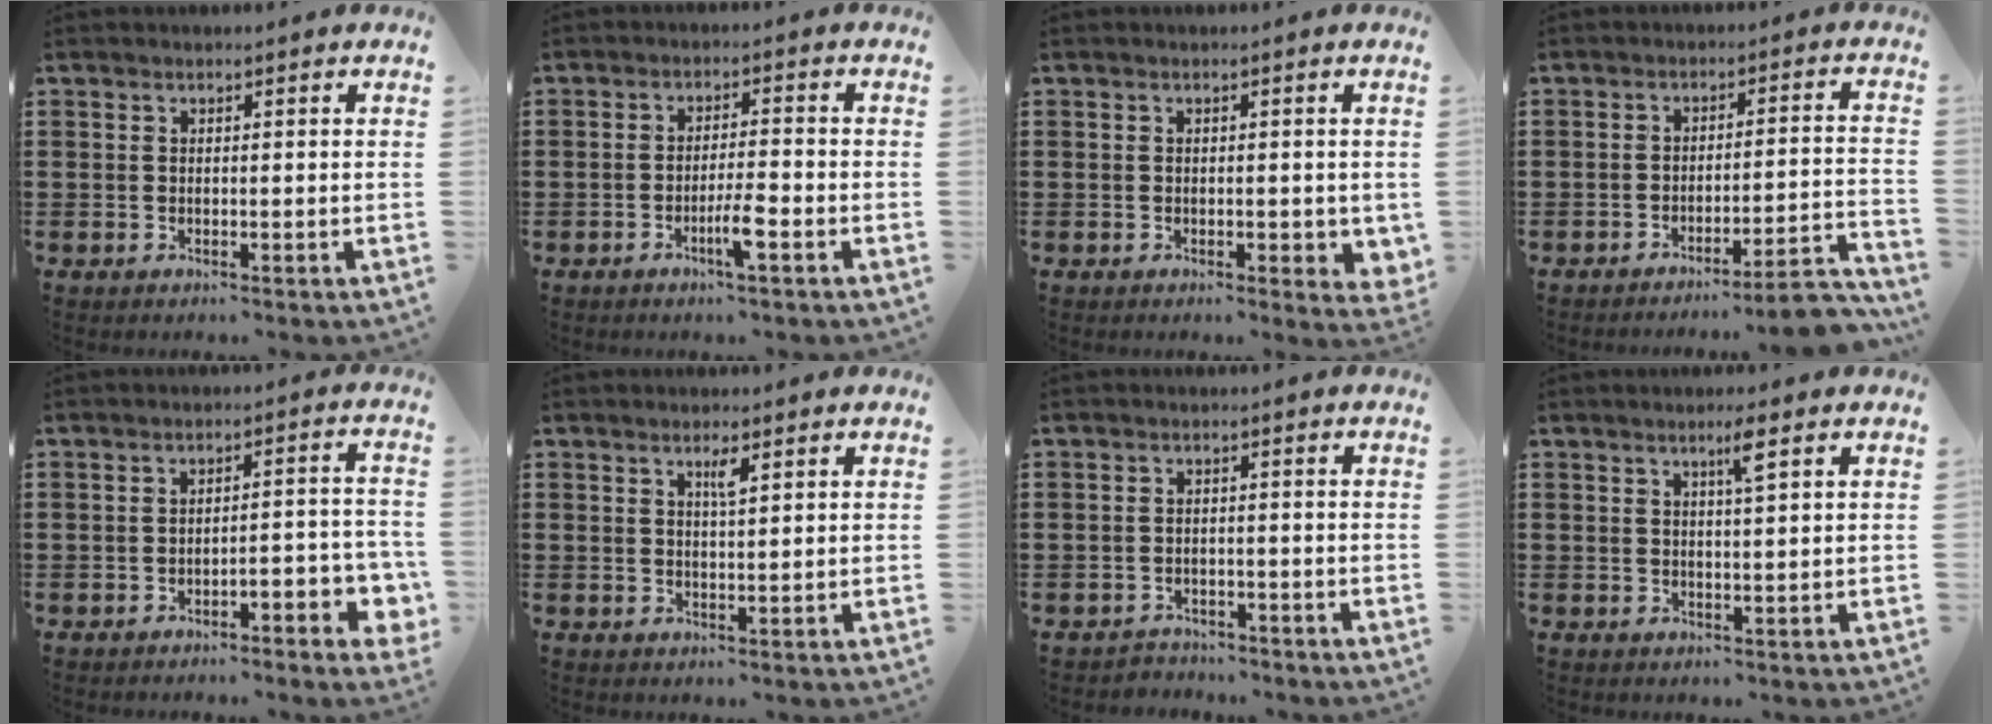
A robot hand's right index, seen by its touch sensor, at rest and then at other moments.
{"total": 4.2, "force": [-2.1, 0.6, 3.7], "torque": [-0.067, -0.001, -0.039]}
{"total": 1.3, "force": [-0.1, 0.7, 1.2], "torque": [-0.021, 0.003, -0.002]}
{"total": 5.6, "force": [-4.9, 0.0, 2.8], "torque": [-0.044, -0.009, -0.093]}
{"total": 3.6, "force": [-2.4, 0.8, 2.5], "torque": [-0.043, 0.005, -0.048]}
{"total": 2.2, "force": [1.1, 0.3, 1.8], "torque": [-0.030, -0.001, 0.017]}
{"total": 2.0, "force": [-1.9, 0.6, -0.3], "torque": [-0.002, 0.003, -0.045]}
{"total": 2.8, "force": [1.5, -0.1, 2.4], "torque": [-0.042, -0.005, 0.022]}